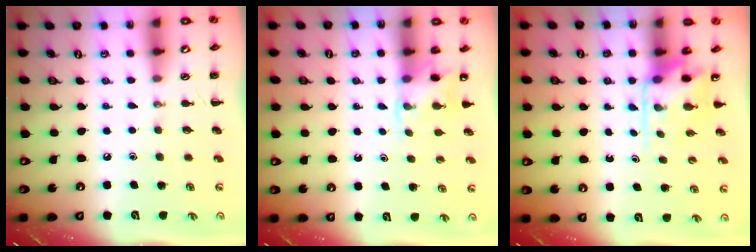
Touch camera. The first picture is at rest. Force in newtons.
{"total": 5.6, "press": 5.4, "slide": 1.5}
{"total": 4.3, "press": 4.2, "slide": 0.7}